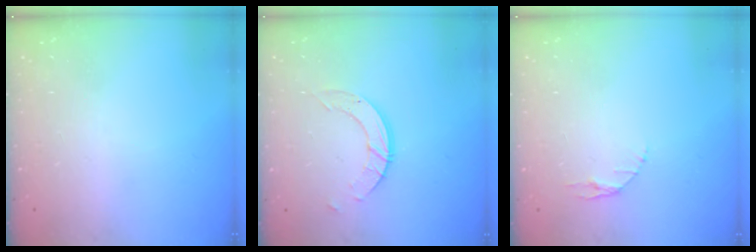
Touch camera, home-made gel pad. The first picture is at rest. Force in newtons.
{"total": 5.9, "press": 5.9, "slide": 0.5}
{"total": 2.9, "press": 2.9, "slide": 0.4}